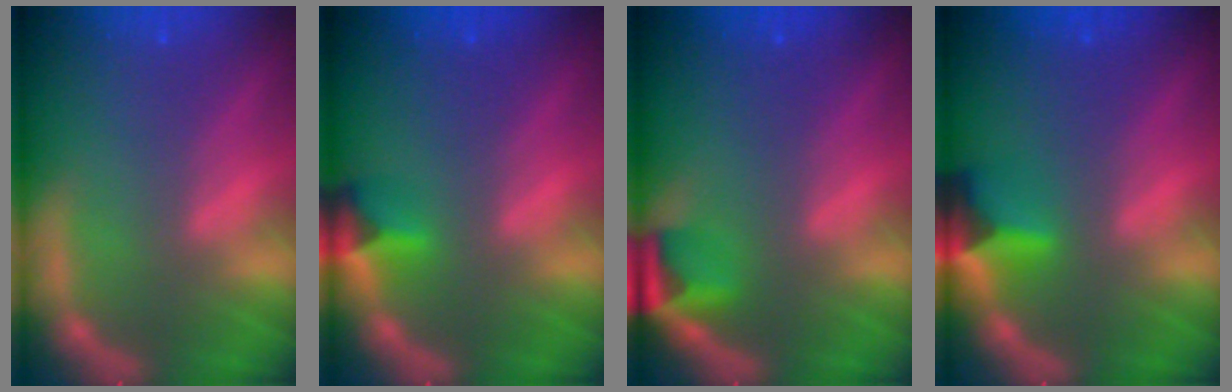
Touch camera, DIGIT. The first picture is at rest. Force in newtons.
{"total": 2.4}
{"total": 2.9}
{"total": 3.9}